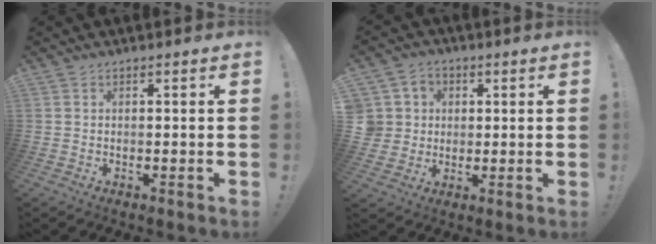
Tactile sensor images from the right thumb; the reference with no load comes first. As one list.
[{"total": 7.5, "force": [1.2, 7.2, 1.7], "torque": [-0.030, 0.000, 0.027]}]